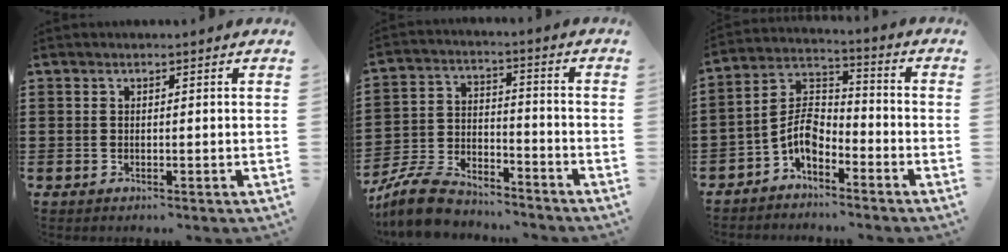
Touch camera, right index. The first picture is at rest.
{"total": 8.3, "force": [-7.7, 1.9, 2.4], "torque": [-0.062, 0.016, -0.152]}
{"total": 6.5, "force": [-3.6, 3.5, 4.1], "torque": [-0.103, 0.001, -0.078]}